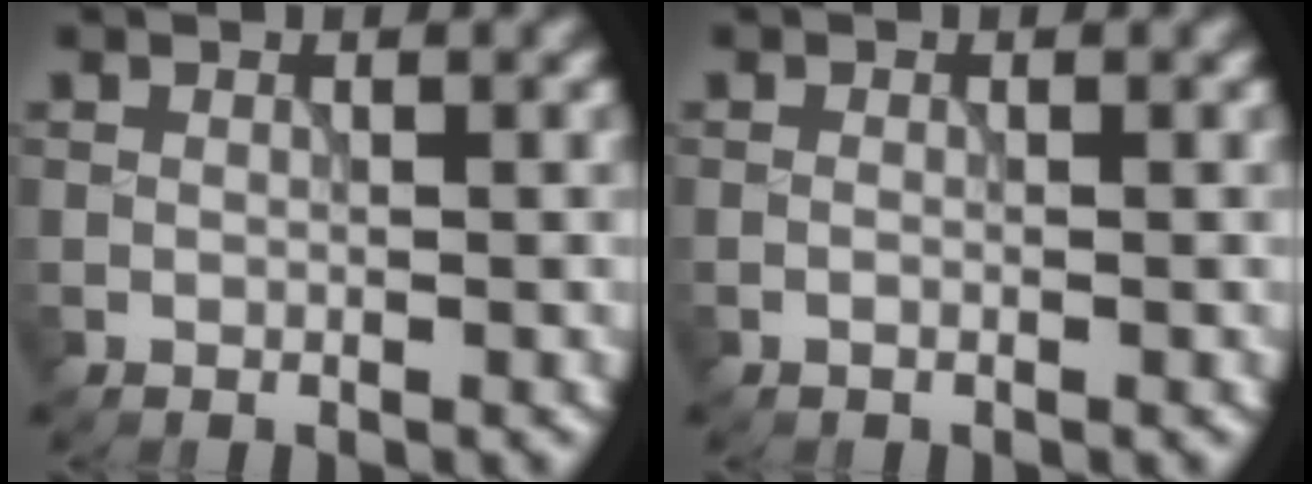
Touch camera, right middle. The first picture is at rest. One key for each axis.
{"total": 0.0}